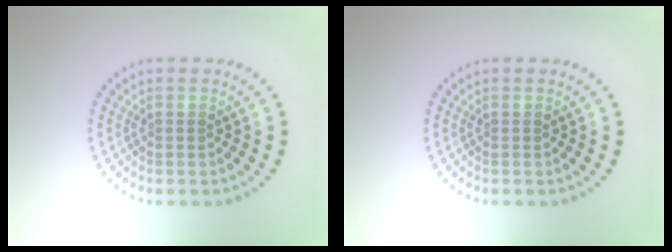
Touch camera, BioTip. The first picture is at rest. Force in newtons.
{"total": 0.0}